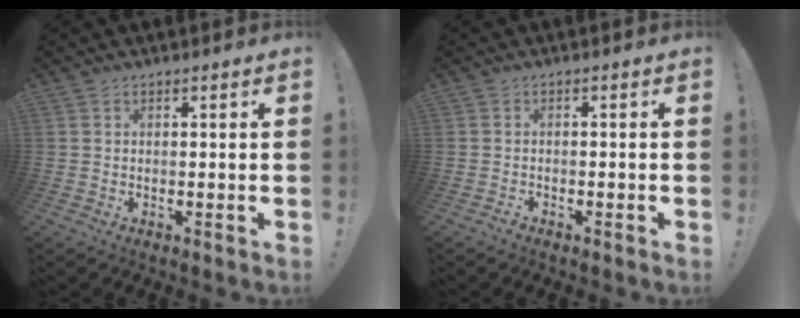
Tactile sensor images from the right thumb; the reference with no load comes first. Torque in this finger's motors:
{"motor_torque": [0.18, -0.13, 0.07, -0.12, 0.01]}